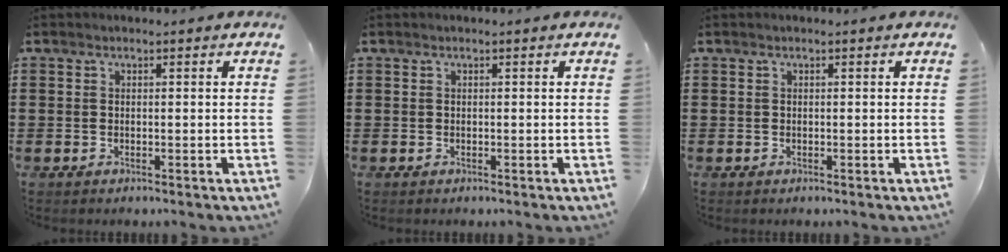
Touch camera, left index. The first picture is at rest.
{"total": 0.0}
{"total": 0.0}